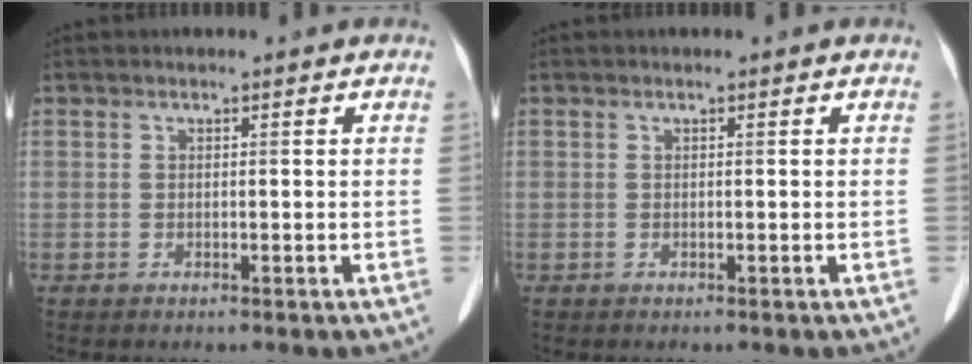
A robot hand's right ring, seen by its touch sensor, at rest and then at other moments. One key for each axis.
{"total": 0.0}